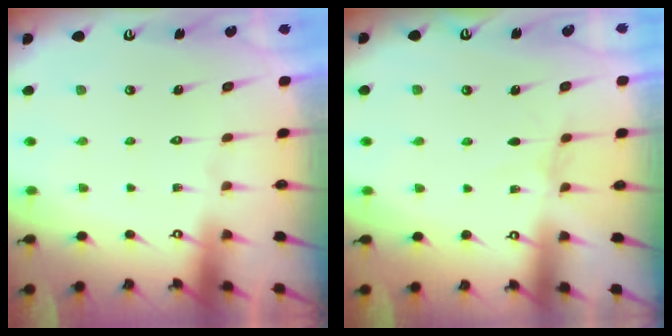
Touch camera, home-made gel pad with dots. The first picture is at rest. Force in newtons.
{"total": 2.1, "press": 2.1, "slide": 0.3}